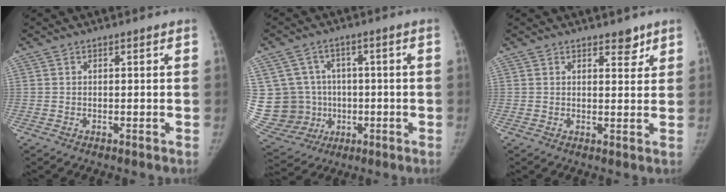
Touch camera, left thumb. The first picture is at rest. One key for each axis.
{"total": 17.7, "fx": 0.2, "fy": 16.8, "fz": 5.6, "tx": -0.136, "ty": 0.034, "tz": 0.032}
{"total": 2.7, "fx": 2.1, "fy": 1.3, "fz": 1.1, "tx": 0.004, "ty": -0.014, "tz": 0.028}